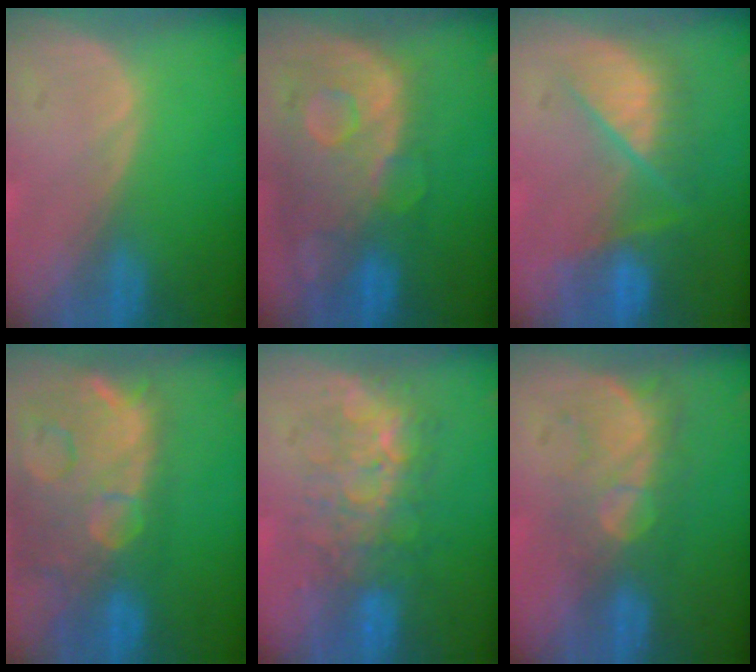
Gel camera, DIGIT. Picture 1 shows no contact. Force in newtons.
{"total": 12.0, "press": 10.1, "slide": 6.5}
{"total": 9.0, "press": 7.7, "slide": 4.6}
{"total": 14.9, "press": 12.0, "slide": 8.9}
{"total": 7.9, "press": 7.7, "slide": 1.4}
{"total": 7.6, "press": 7.1, "slide": 2.8}